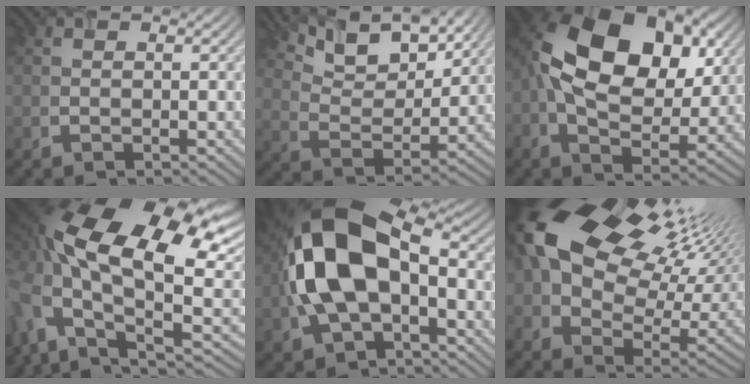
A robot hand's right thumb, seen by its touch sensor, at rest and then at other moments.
{"total": 11.0, "force": [8.6, 4.0, 5.6], "torque": [-0.120, -0.014, 0.148]}
{"total": 17.2, "force": [4.4, 11.1, 12.4], "torque": [-0.224, 0.010, 0.074]}
{"total": 18.9, "force": [2.9, 10.5, 15.4], "torque": [-0.347, -0.036, 0.075]}
{"total": 15.1, "force": [-1.2, 9.3, 11.9], "torque": [-0.264, -0.004, -0.021]}
{"total": 19.4, "force": [8.5, 11.3, 13.2], "torque": [-0.263, 0.024, 0.152]}